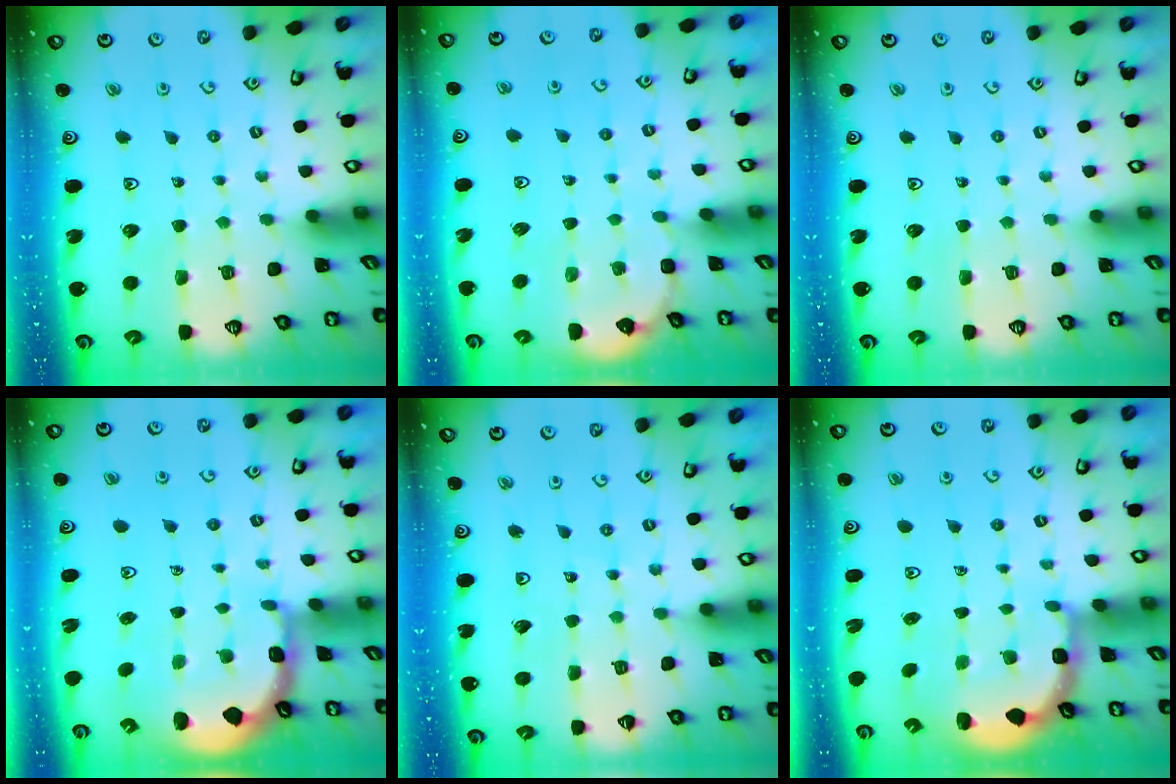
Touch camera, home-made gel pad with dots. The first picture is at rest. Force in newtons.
{"total": 3.2, "press": 3.2, "slide": 0.2}
{"total": 0.0}
{"total": 1.8, "press": 1.7, "slide": 0.5}
{"total": 4.3, "press": 4.3, "slide": 0.1}
{"total": 2.7, "press": 2.3, "slide": 1.4}